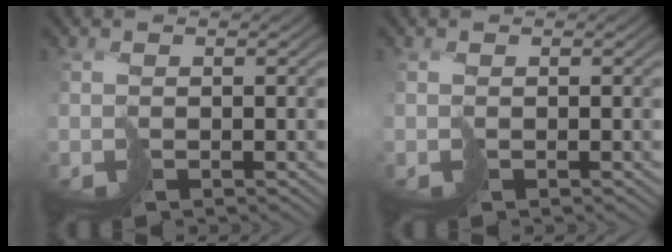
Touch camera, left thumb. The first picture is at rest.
{"total": 0.0}